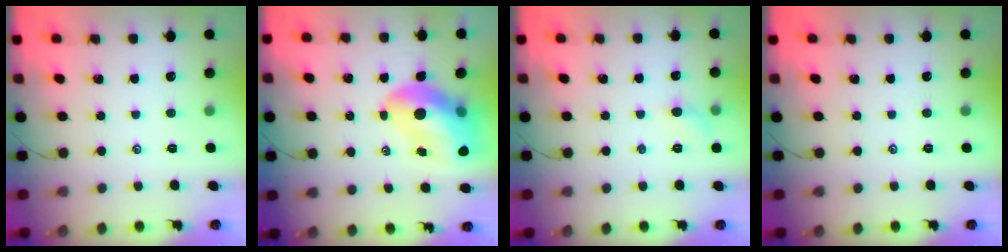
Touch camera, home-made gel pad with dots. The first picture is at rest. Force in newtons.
{"total": 14.2, "press": 13.6, "slide": 4.1}
{"total": 4.0, "press": 3.8, "slide": 1.1}
{"total": 0.0}